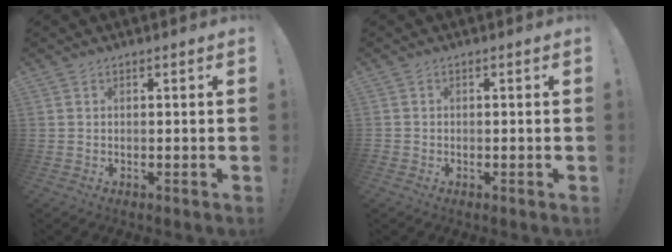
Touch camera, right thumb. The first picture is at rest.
{"total": 0.8, "force": [-0.6, 0.6, 0.1], "torque": [0.000, 0.002, -0.010]}